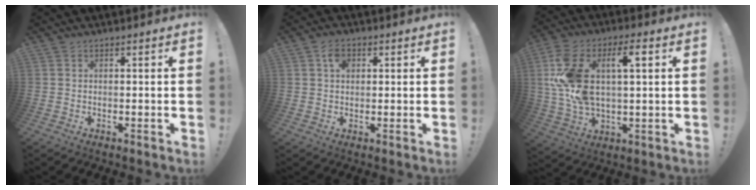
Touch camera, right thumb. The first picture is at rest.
{"total": 4.0, "force": [1.3, 3.0, 2.3], "torque": [-0.028, 0.001, 0.020]}
{"total": 16.4, "force": [4.4, 8.6, 13.2], "torque": [-0.261, 0.001, 0.073]}